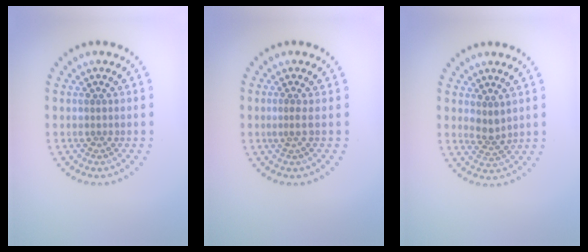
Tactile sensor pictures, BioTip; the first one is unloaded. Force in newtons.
{"total": 0.9, "press": 0.3, "slide": 0.9}
{"total": 1.7, "press": 1.4, "slide": 1.1}